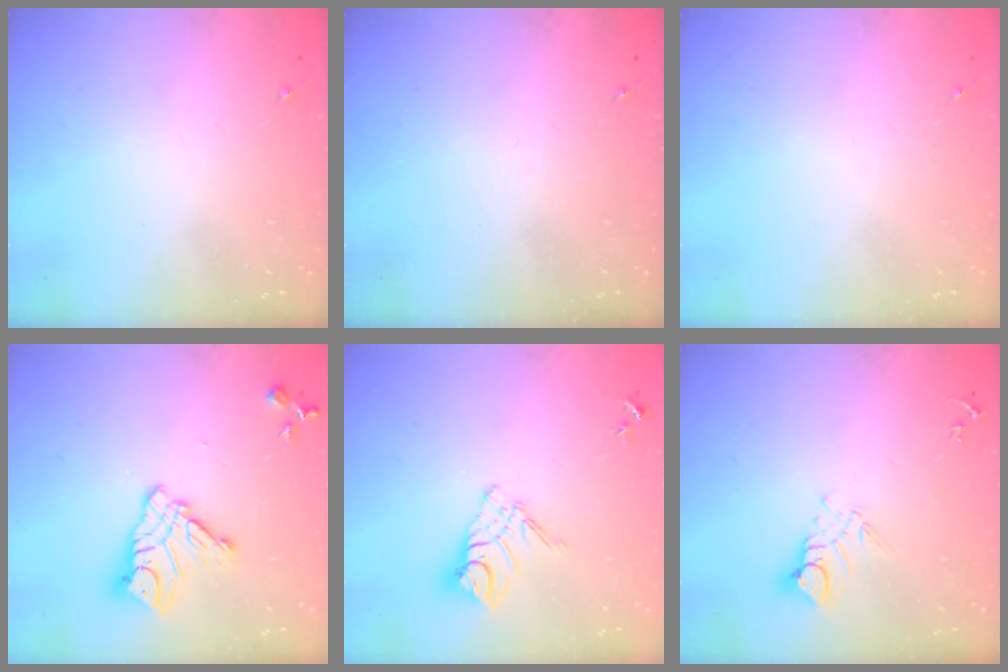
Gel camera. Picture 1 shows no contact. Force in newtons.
{"total": 0.0}
{"total": 0.0}
{"total": 12.8, "press": 12.7, "slide": 1.0}
{"total": 10.9, "press": 10.8, "slide": 0.9}
{"total": 6.2, "press": 6.2, "slide": 0.5}